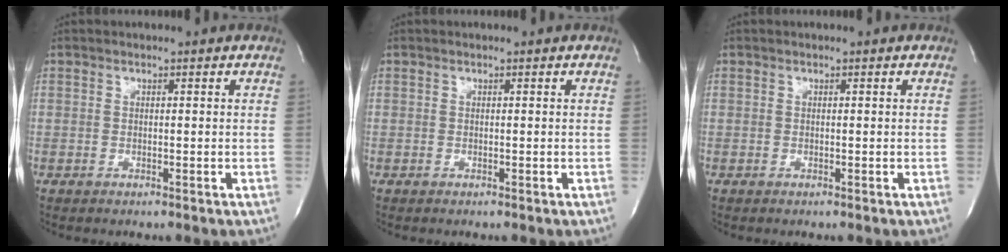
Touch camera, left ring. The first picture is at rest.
{"total": 0.0}
{"total": 0.0}